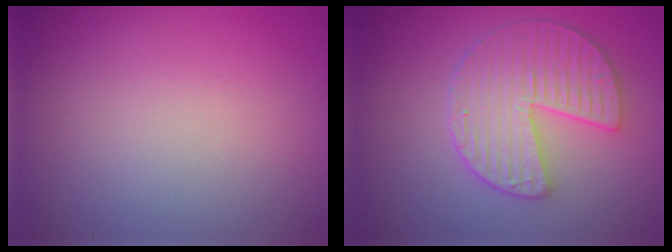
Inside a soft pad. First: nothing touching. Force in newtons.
{"total": 4.9, "press": 4.2, "slide": 2.5}